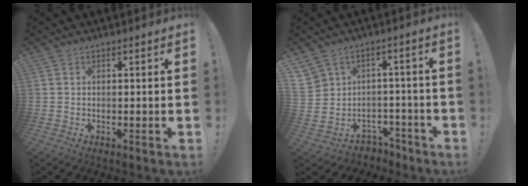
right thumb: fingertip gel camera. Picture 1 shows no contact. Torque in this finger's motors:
{"motor_torque": [0.02, 0.05, 0.19, 0.31, 0.03]}